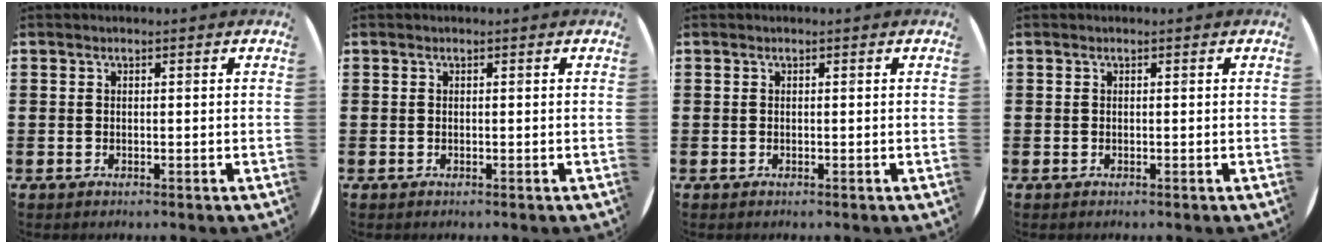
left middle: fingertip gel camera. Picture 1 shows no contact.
{"total": 0.0}
{"total": 0.0}
{"total": 0.0}